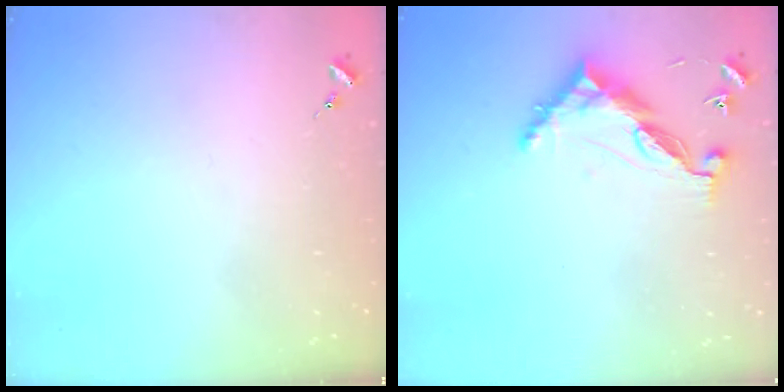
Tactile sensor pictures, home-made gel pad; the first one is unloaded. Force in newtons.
{"total": 9.0, "press": 9.0, "slide": 0.8}